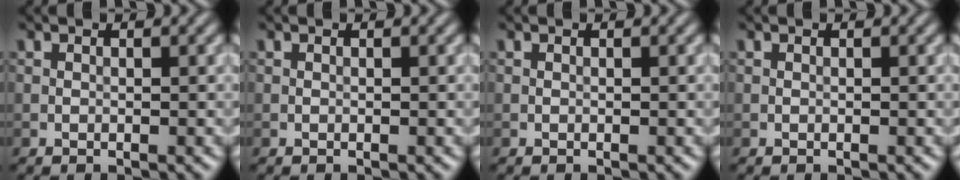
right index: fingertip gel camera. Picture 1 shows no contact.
{"total": 0.0}
{"total": 0.0}
{"total": 0.0}